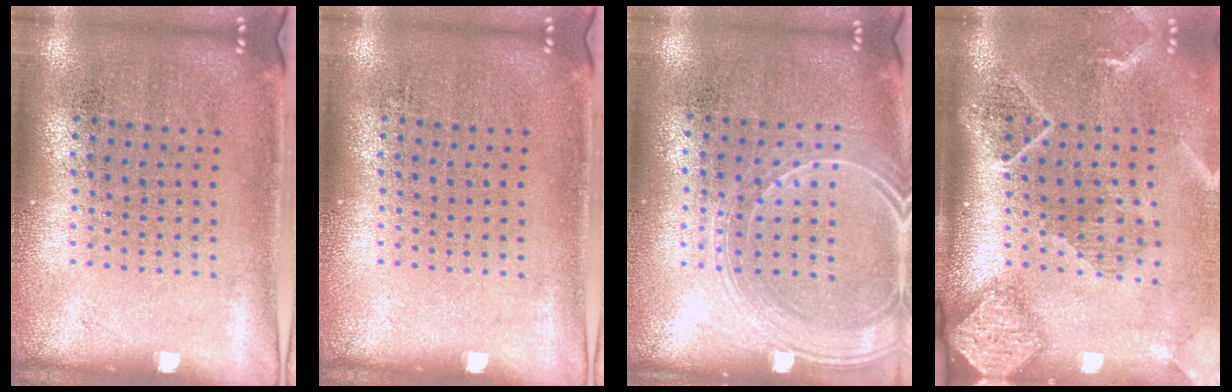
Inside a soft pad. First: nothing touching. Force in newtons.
{"total": 0.0}
{"total": 1.8, "press": 1.6, "slide": 0.7}
{"total": 2.7, "press": 2.0, "slide": 1.8}